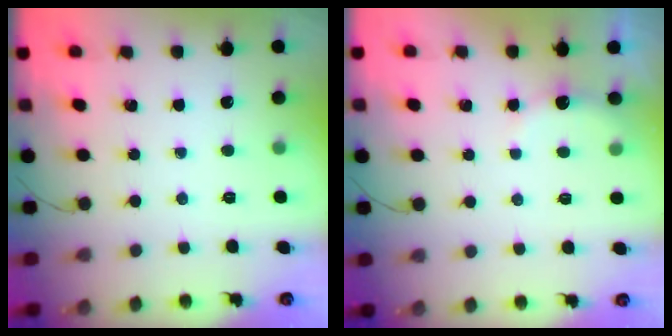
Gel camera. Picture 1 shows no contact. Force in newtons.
{"total": 2.8, "press": 2.6, "slide": 0.8}